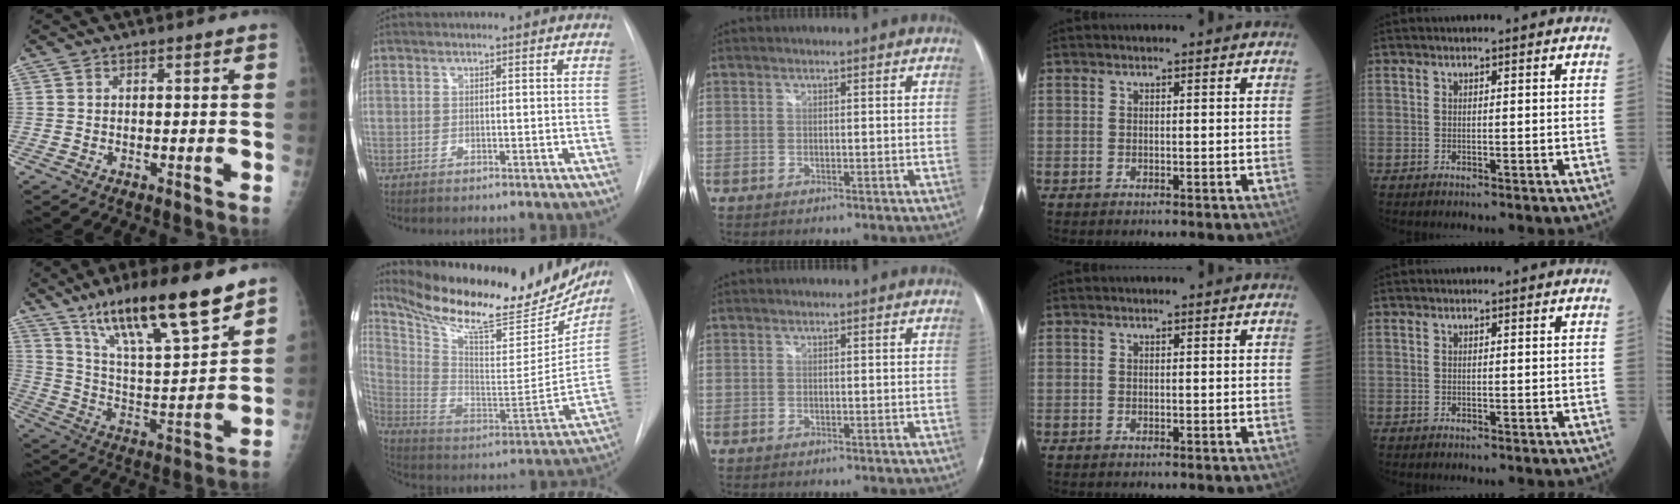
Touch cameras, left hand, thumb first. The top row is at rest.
{"thumb": {"total": 21.3, "force": [14.7, 4.1, 14.9], "torque": [-0.234, -0.063, 0.257]}, "index": {"total": 26.4, "force": [22.4, 7.1, 12.0], "torque": [-0.200, -0.039, 0.328]}}